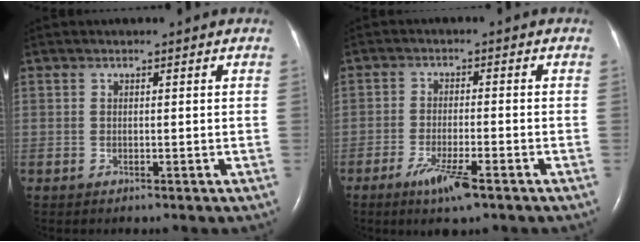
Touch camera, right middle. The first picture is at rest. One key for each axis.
{"total": 6.1, "fx": -3.8, "fy": 0.6, "fz": 4.8, "tx": -0.098, "ty": -0.013, "tz": -0.065}